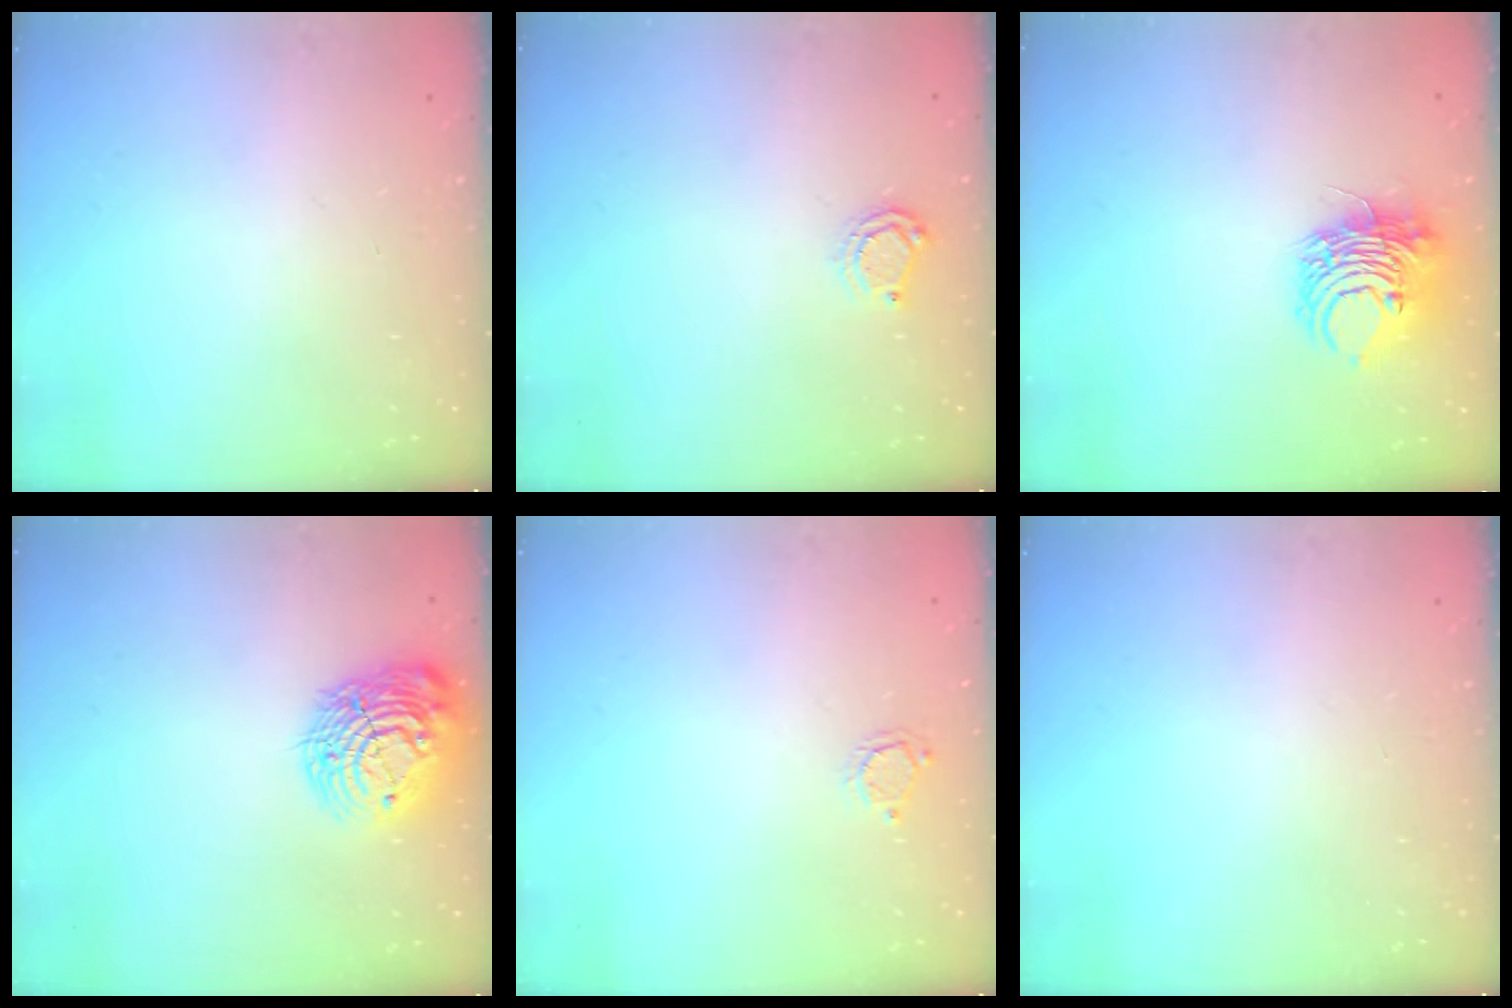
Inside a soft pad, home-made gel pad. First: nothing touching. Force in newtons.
{"total": 6.2, "press": 6.2, "slide": 0.4}
{"total": 10.4, "press": 10.3, "slide": 1.3}
{"total": 15.0, "press": 14.9, "slide": 1.1}
{"total": 2.8, "press": 2.8, "slide": 0.3}
{"total": 0.0}